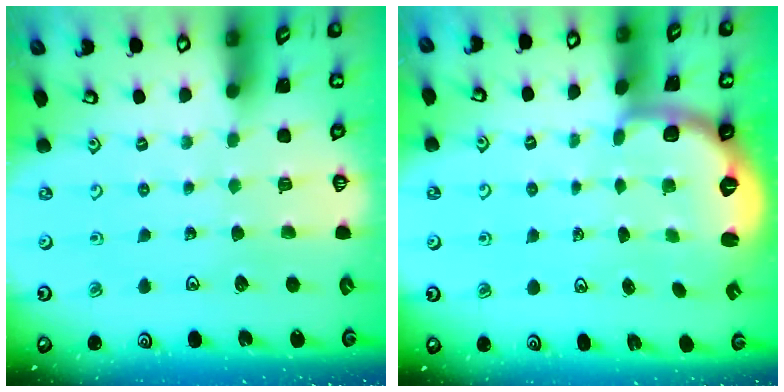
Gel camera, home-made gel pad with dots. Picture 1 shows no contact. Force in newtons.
{"total": 2.7, "press": 1.6, "slide": 2.1}